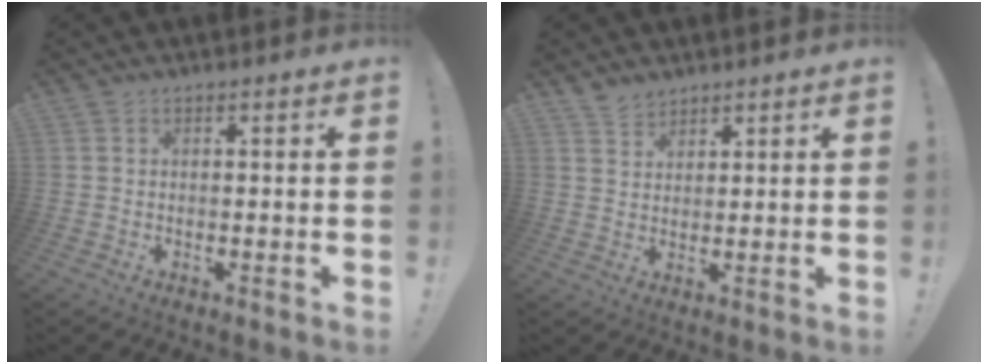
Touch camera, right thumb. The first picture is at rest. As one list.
[{"total": 3.8, "force": [3.3, 1.9, 0.3], "torque": [-0.008, -0.019, 0.064]}]